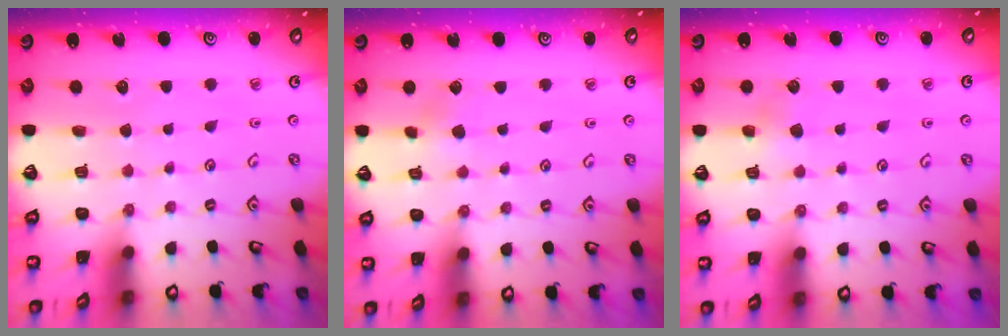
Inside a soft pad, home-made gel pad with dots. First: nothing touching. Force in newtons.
{"total": 2.3, "press": 2.3, "slide": 0.2}
{"total": 5.3, "press": 5.2, "slide": 0.6}